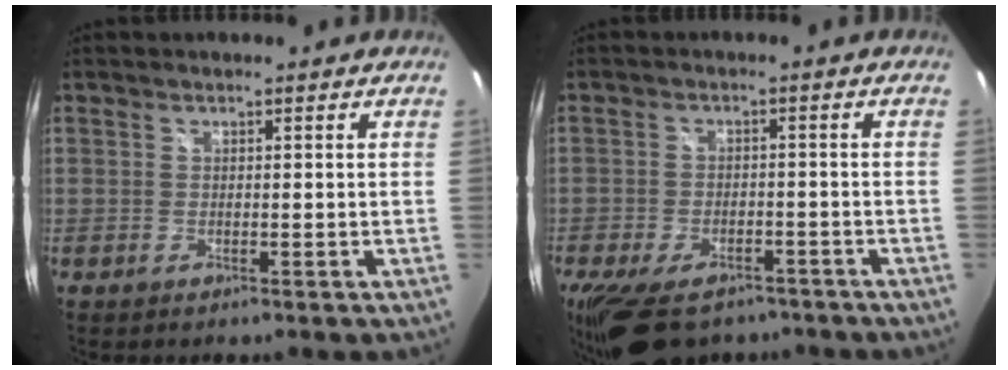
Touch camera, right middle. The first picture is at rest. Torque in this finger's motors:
{"motor_torque": [1.07, -1.07, 0.16, 0.07]}